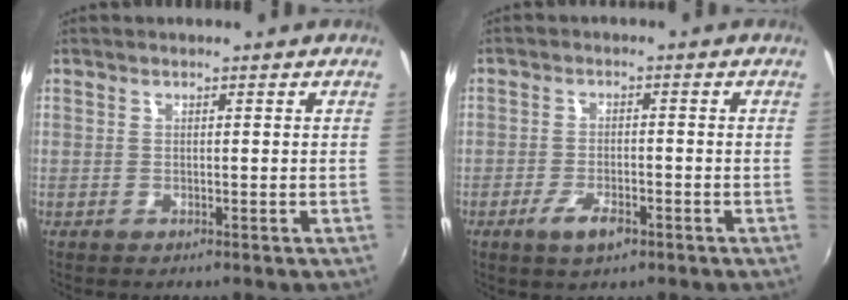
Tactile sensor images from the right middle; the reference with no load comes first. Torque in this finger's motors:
{"motor_torque": [0.63, -0.51, 0.23, 0.02]}